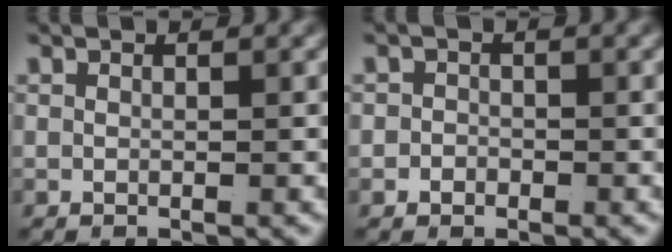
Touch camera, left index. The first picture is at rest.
{"total": 1.2, "force": [-0.8, 1.0, 0.0], "torque": [0.007, -0.008, -0.014]}